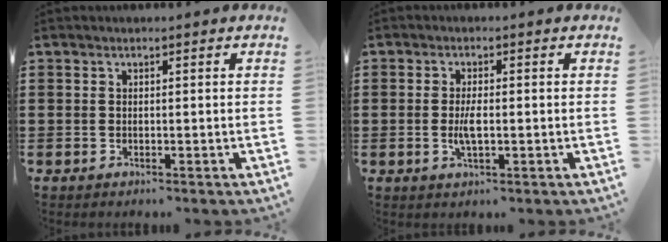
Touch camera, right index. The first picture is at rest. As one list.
[{"total": 3.5, "force": [-0.5, 1.0, 3.4], "torque": [-0.074, -0.007, -0.013]}]